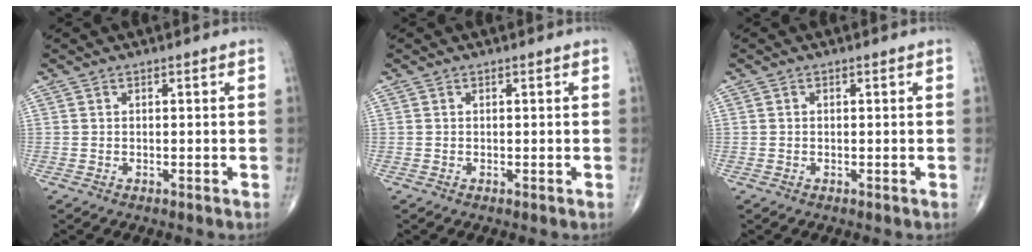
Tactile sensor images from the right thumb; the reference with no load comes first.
{"total": 0.0}
{"total": 0.0}